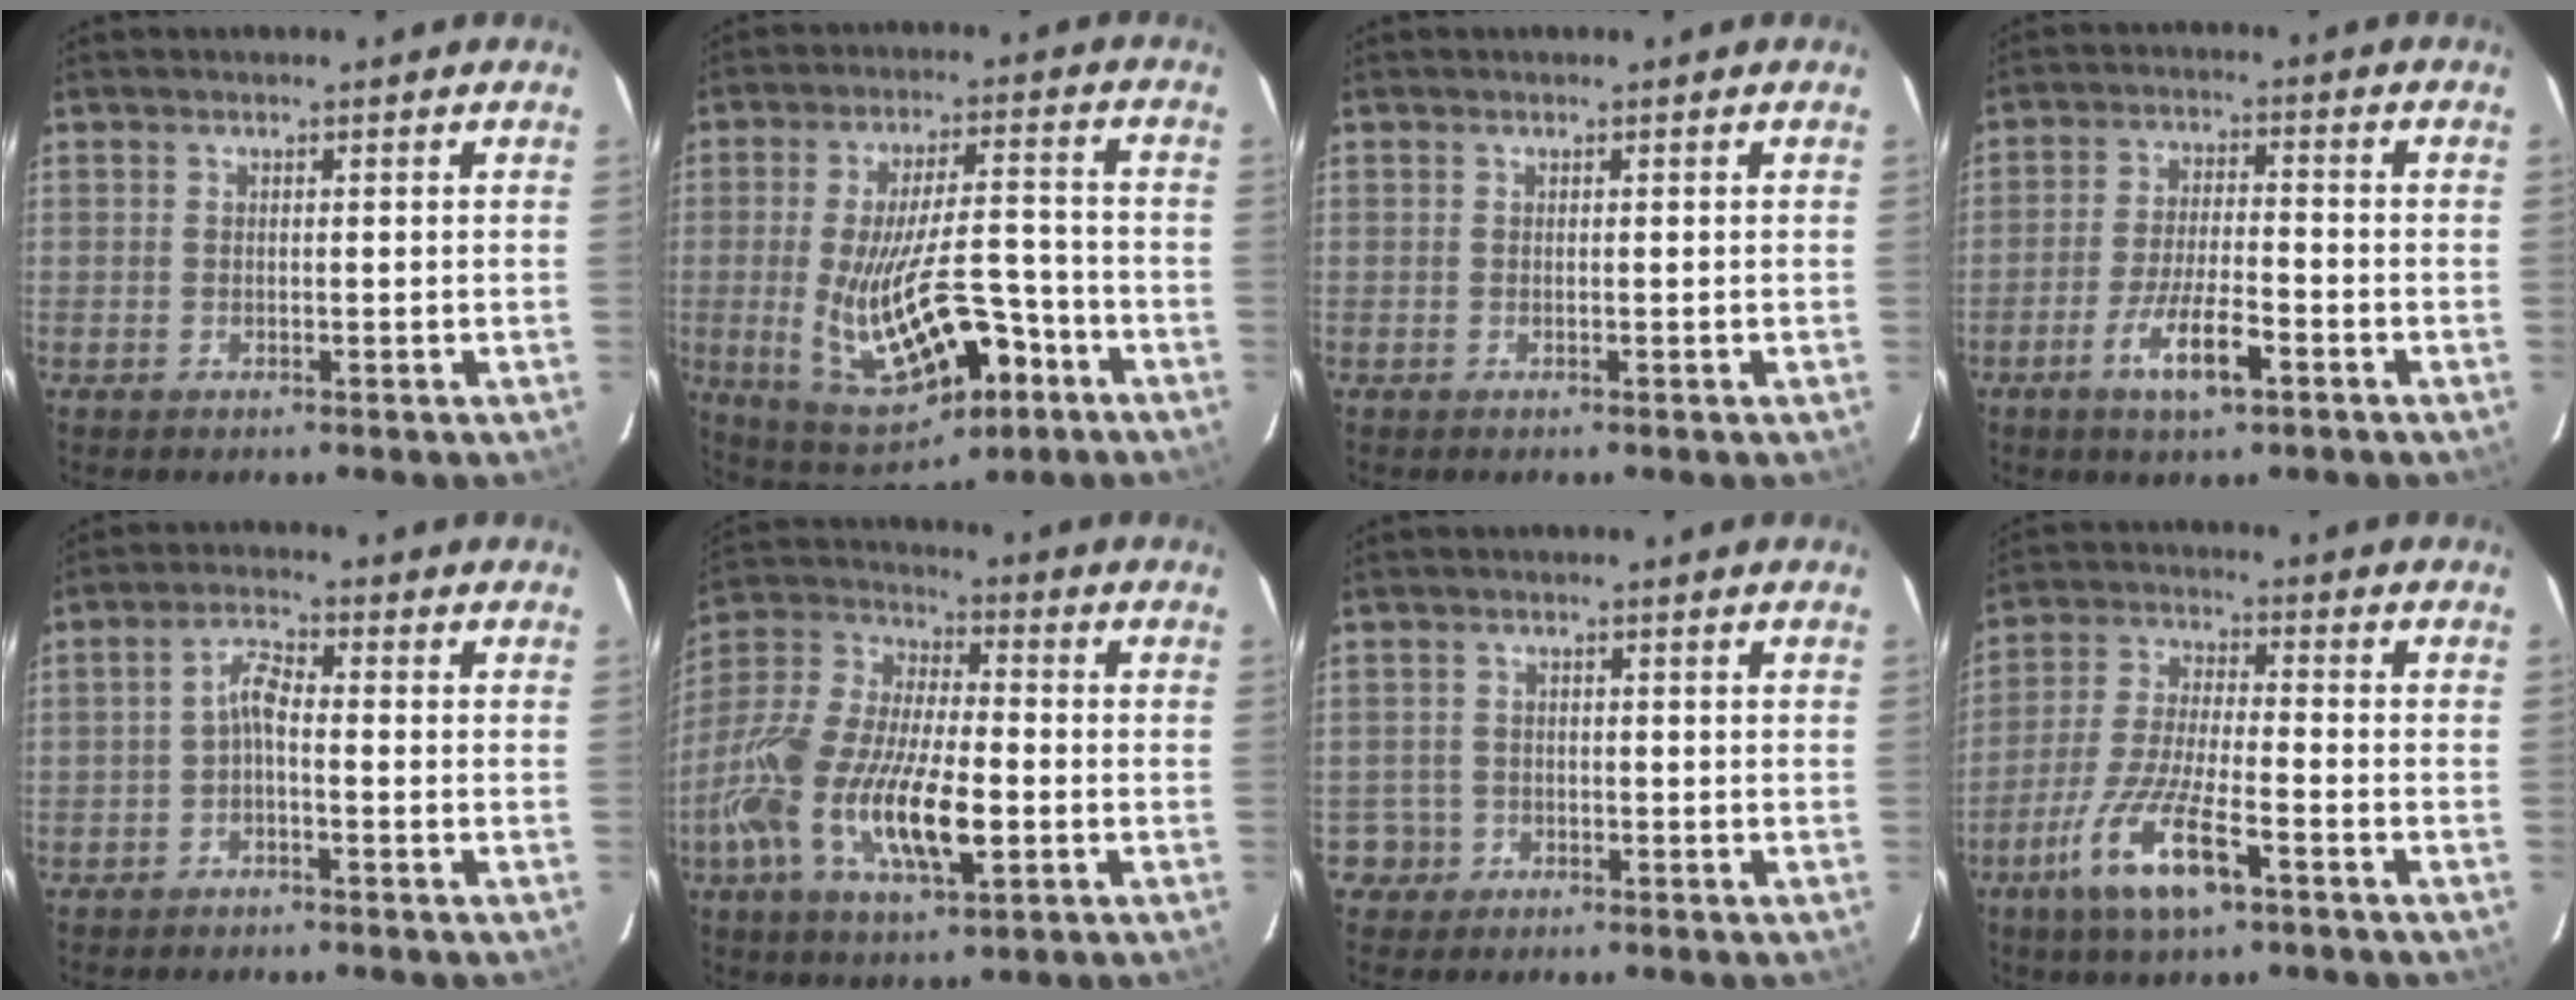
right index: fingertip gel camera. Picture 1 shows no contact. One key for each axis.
{"total": 18.3, "fx": -6.5, "fy": 7.2, "fz": 15.5, "tx": -0.295, "ty": -0.020, "tz": -0.077}
{"total": 0.0}
{"total": 8.6, "fx": -4.6, "fy": 2.0, "fz": 7.0, "tx": -0.142, "ty": -0.007, "tz": -0.080}
{"total": 3.1, "fx": -1.4, "fy": 0.4, "fz": 2.7, "tx": -0.061, "ty": 0.010, "tz": -0.029}
{"total": 20.3, "fx": -6.3, "fy": 7.4, "fz": 17.8, "tx": -0.368, "ty": -0.017, "tz": -0.122}
{"total": 3.2, "fx": -1.3, "fy": 3.0, "fz": -0.2, "tx": 0.004, "ty": 0.020, "tz": -0.020}
{"total": 12.6, "fx": -6.9, "fy": 2.8, "fz": 10.2, "tx": -0.219, "ty": -0.014, "tz": -0.131}